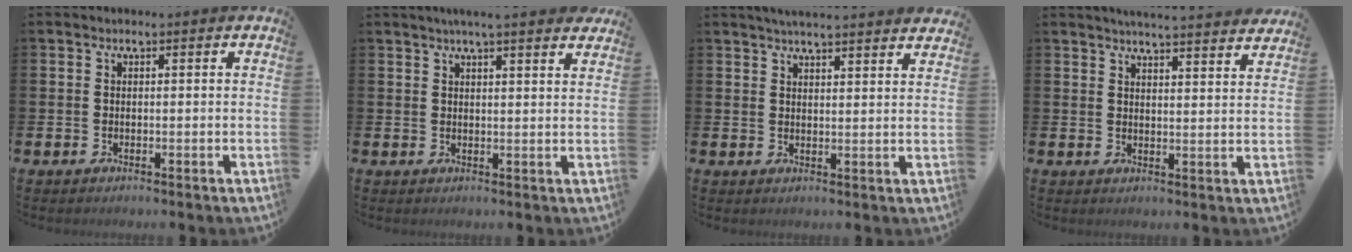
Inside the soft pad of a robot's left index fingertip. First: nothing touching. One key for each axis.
{"total": 3.7, "fx": 3.5, "fy": -0.2, "fz": 1.2, "tx": -0.019, "ty": -0.016, "tz": 0.061}
{"total": 3.9, "fx": 3.8, "fy": -0.2, "fz": 0.7, "tx": -0.015, "ty": -0.019, "tz": 0.068}
{"total": 4.7, "fx": 4.6, "fy": -0.5, "fz": 0.4, "tx": -0.006, "ty": -0.032, "tz": 0.080}